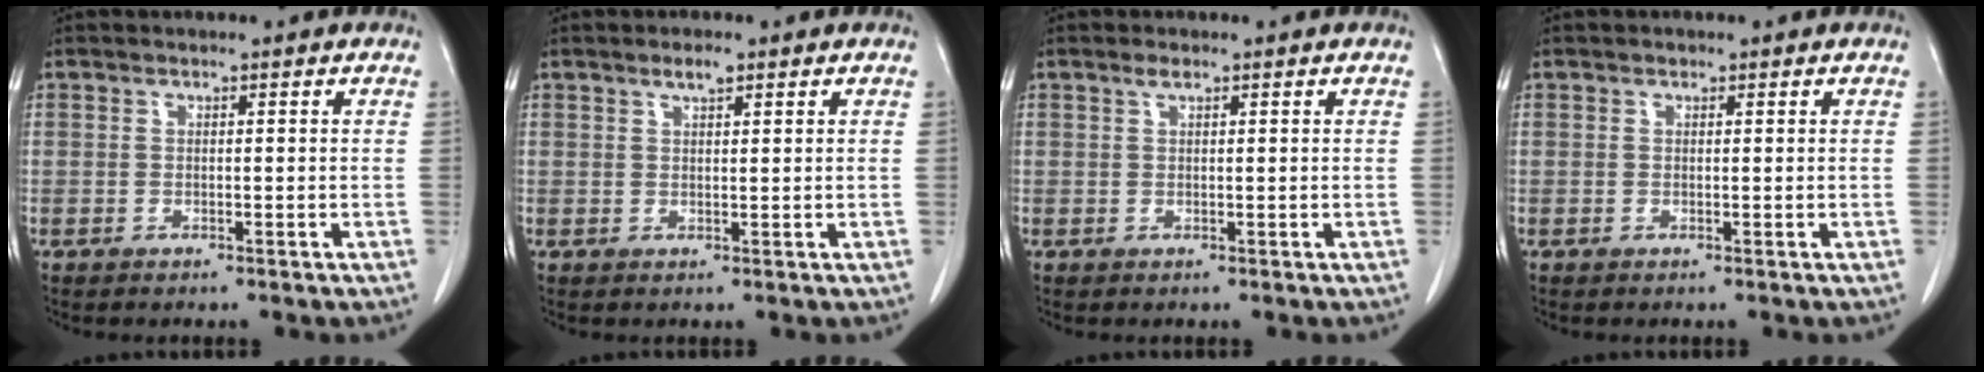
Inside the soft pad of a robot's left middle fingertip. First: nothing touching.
{"total": 1.8, "force": [1.2, 0.4, 1.2], "torque": [-0.025, 0.001, 0.021]}
{"total": 0.9, "force": [0.6, 0.2, 0.6], "torque": [-0.015, 0.001, 0.012]}
{"total": 0.0}